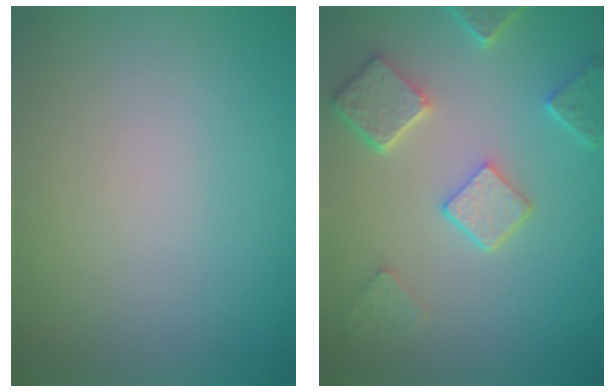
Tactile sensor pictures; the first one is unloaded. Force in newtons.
{"total": 4.9, "press": 3.8, "slide": 3.0}